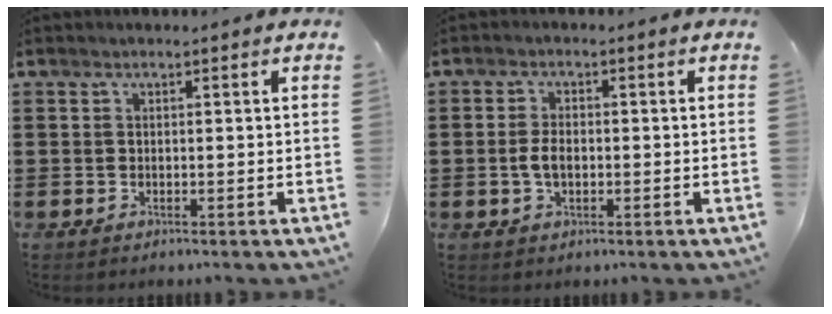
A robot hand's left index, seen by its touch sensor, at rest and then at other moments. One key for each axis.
{"total": 3.1, "fx": -0.3, "fy": 1.7, "fz": 2.6, "tx": -0.066, "ty": -0.002, "tz": -0.010}